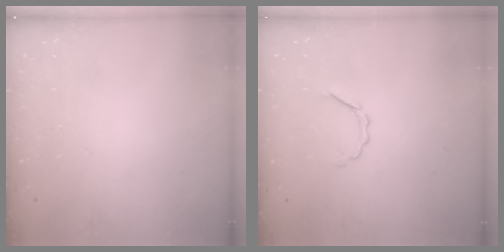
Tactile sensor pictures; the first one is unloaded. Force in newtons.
{"total": 3.5, "press": 3.4, "slide": 0.7}